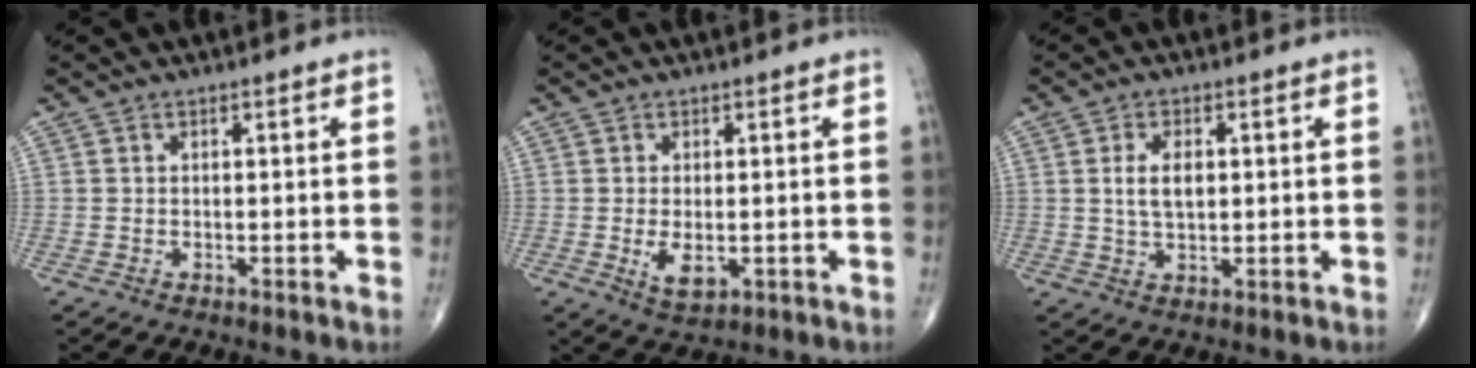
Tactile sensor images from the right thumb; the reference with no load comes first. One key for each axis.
{"total": 4.5, "fx": -0.7, "fy": 2.4, "fz": 3.7, "tx": -0.062, "ty": -0.010, "tz": -0.006}
{"total": 5.4, "fx": 0.9, "fy": 3.0, "fz": 4.4, "tx": -0.077, "ty": -0.002, "tz": 0.020}